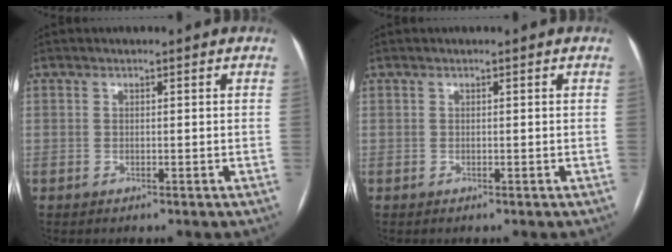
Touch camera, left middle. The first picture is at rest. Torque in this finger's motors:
{"motor_torque": [0.05, 0.05, 0.03, 0.01]}